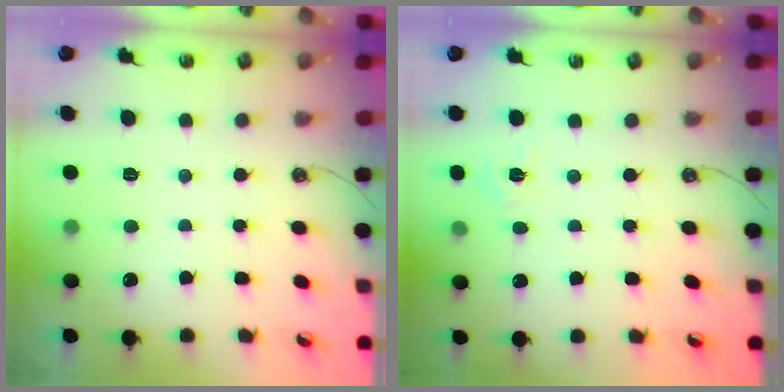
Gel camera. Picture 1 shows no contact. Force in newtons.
{"total": 3.1, "press": 3.0, "slide": 0.4}